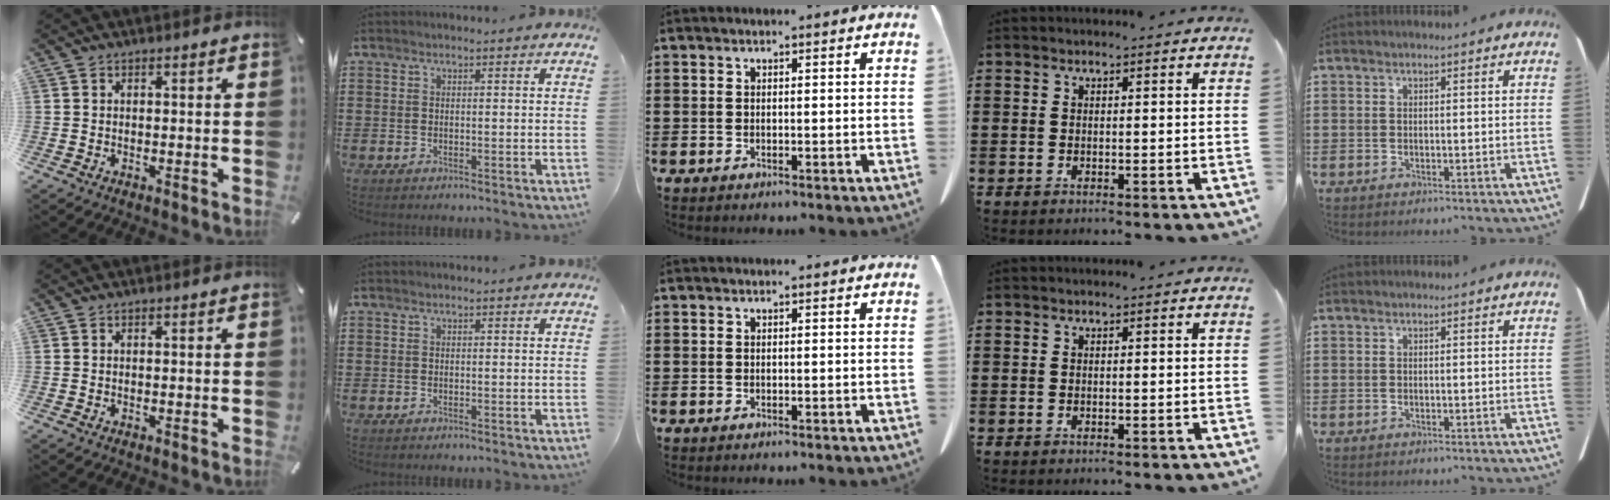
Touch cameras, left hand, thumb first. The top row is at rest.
{}